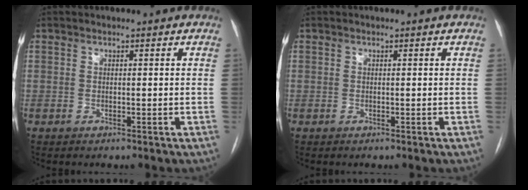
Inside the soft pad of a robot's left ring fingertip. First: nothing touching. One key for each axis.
{"total": 0.0}